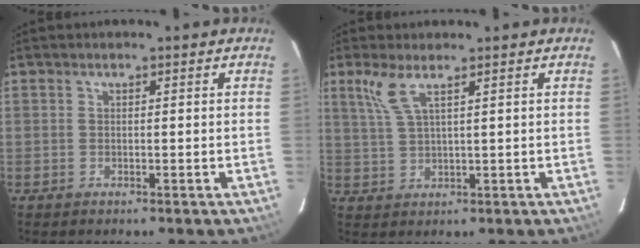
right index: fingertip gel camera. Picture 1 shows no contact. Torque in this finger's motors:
{"motor_torque": [0.51, 0.38, 0.14, 0.08]}